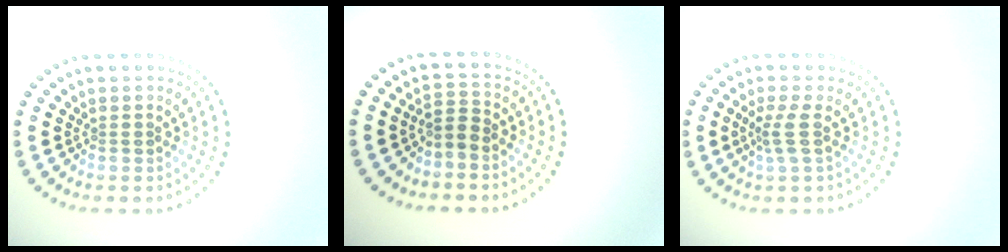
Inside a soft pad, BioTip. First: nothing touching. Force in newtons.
{"total": 1.7, "press": 1.2, "slide": 1.2}
{"total": 2.1, "press": 1.6, "slide": 1.4}